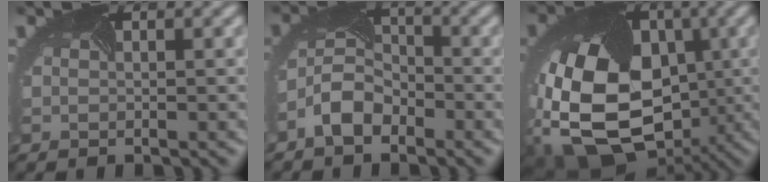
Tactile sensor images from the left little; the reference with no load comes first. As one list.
[{"total": 3.8, "force": [-2.5, 2.1, 1.9], "torque": [-0.045, 0.003, -0.054]}, {"total": 18.0, "force": [-3.3, 13.0, 12.0], "torque": [-0.218, -0.033, -0.061]}]